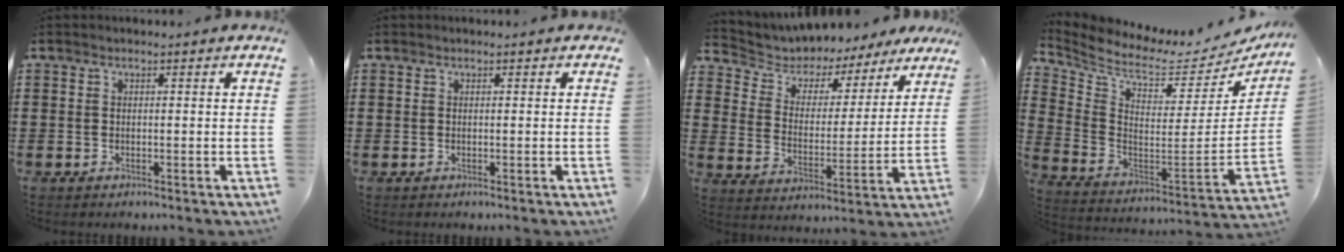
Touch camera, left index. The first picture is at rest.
{"total": 0.0}
{"total": 4.7, "force": [4.2, 2.0, 0.6], "torque": [-0.042, -0.031, 0.067]}
{"total": 5.4, "force": [4.5, 1.7, 2.3], "torque": [-0.075, -0.055, 0.073]}